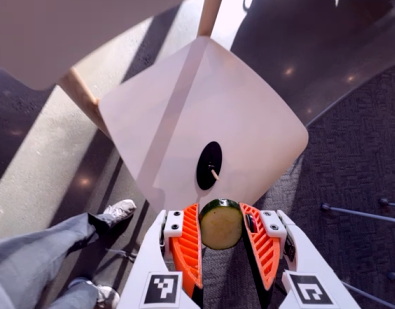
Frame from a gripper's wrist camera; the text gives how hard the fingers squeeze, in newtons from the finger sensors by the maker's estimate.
{"total": 10.7, "left": 10.7, "right": 10.7}